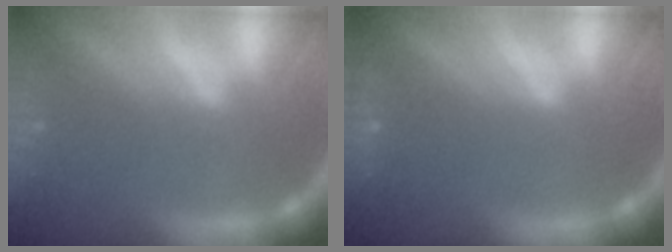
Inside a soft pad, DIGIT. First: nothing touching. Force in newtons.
{"total": 0.9}